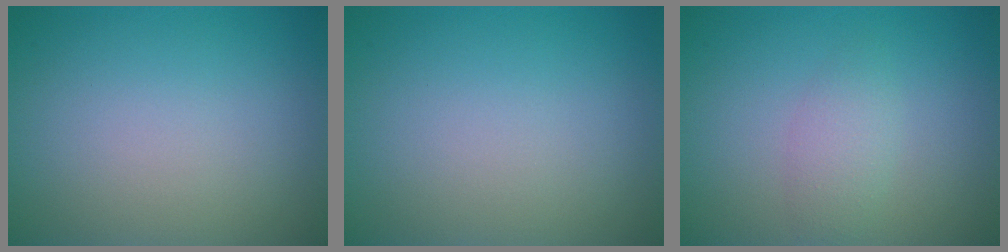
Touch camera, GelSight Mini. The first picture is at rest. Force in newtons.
{"total": 0.0}
{"total": 1.8, "press": 1.8, "slide": 0.1}